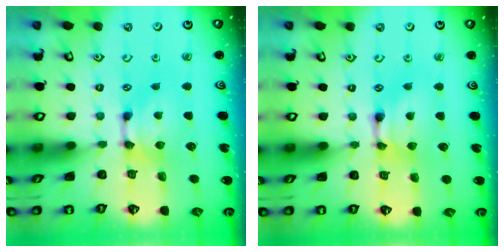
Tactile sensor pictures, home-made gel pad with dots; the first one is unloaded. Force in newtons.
{"total": 1.9, "press": 1.9, "slide": 0.2}